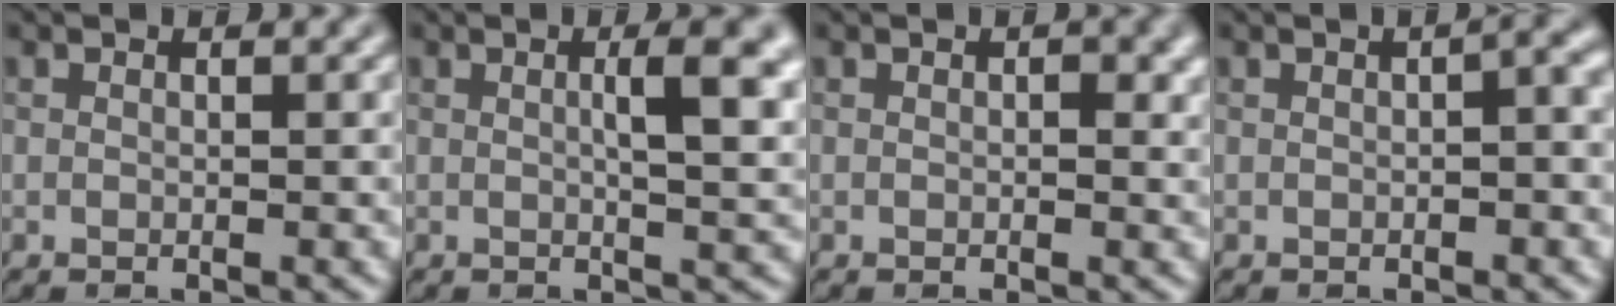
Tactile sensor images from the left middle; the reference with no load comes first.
{"total": 5.4, "force": [1.0, 1.4, 5.1], "torque": [-0.059, 0.009, 0.013]}
{"total": 1.4, "force": [0.2, 0.7, 1.2], "torque": [-0.012, -0.002, 0.003]}
{"total": 2.5, "force": [0.3, 0.6, 2.4], "torque": [-0.030, 0.010, 0.003]}